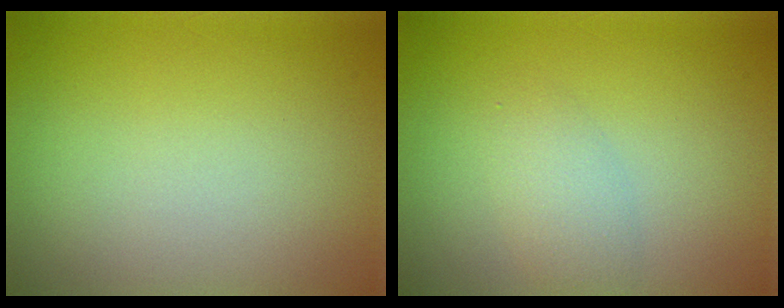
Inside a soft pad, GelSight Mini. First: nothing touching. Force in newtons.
{"total": 2.1, "press": 2.1, "slide": 0.1}